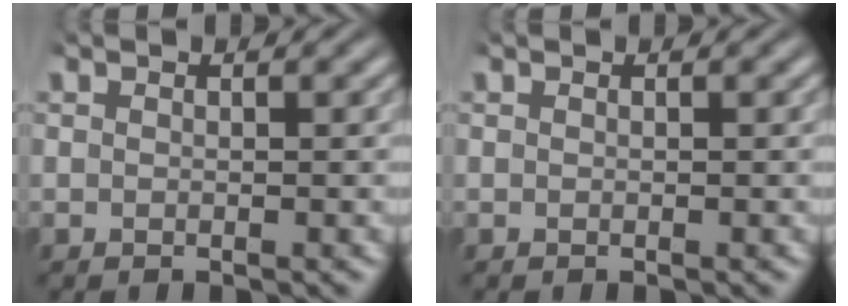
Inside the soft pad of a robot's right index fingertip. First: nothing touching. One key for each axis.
{"total": 0.0}